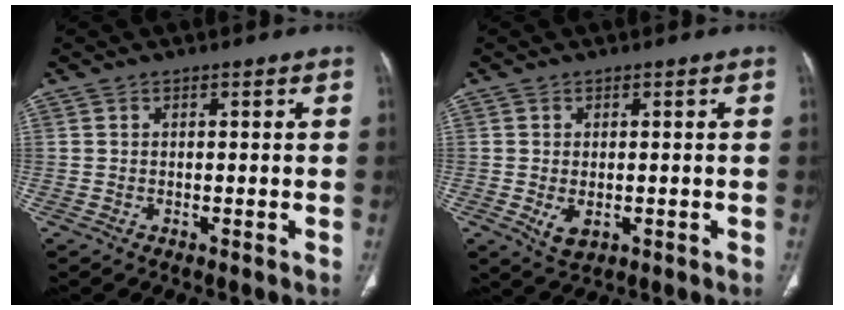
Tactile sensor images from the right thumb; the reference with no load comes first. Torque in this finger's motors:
{"motor_torque": [-0.15, 0.06, 0.04, 0.49, 0.15]}